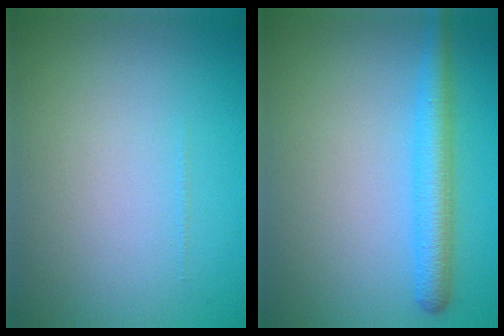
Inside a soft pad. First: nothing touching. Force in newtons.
{"total": 3.5, "press": 3.5, "slide": 0.1}